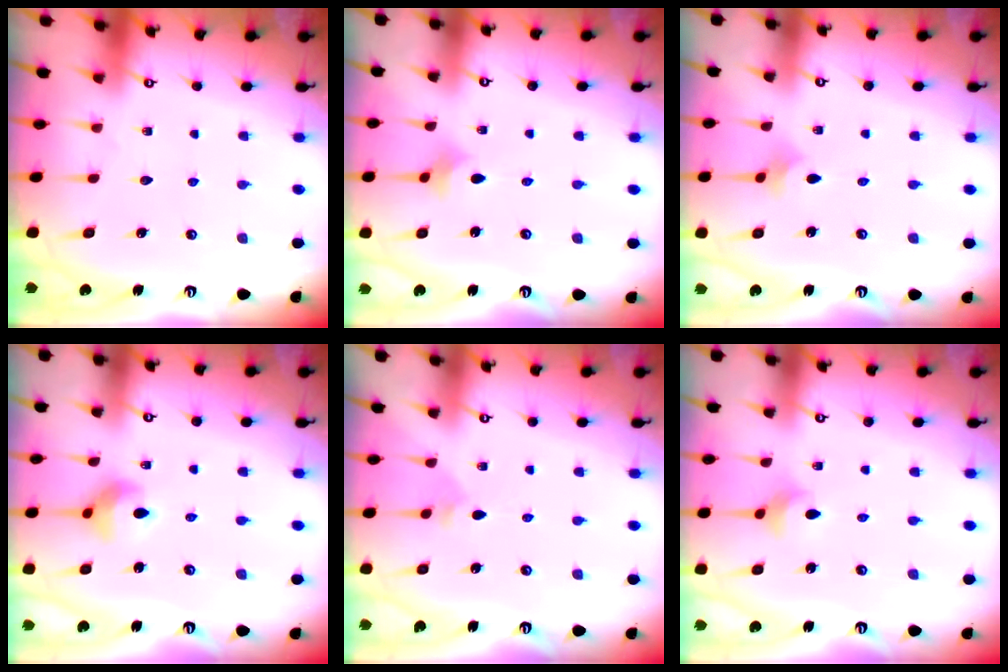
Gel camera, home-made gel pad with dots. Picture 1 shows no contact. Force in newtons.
{"total": 2.8, "press": 2.7, "slide": 0.6}
{"total": 1.6, "press": 1.5, "slide": 0.4}
{"total": 7.1, "press": 6.8, "slide": 2.0}
{"total": 2.3, "press": 2.3, "slide": 0.6}
{"total": 3.9, "press": 3.7, "slide": 1.0}